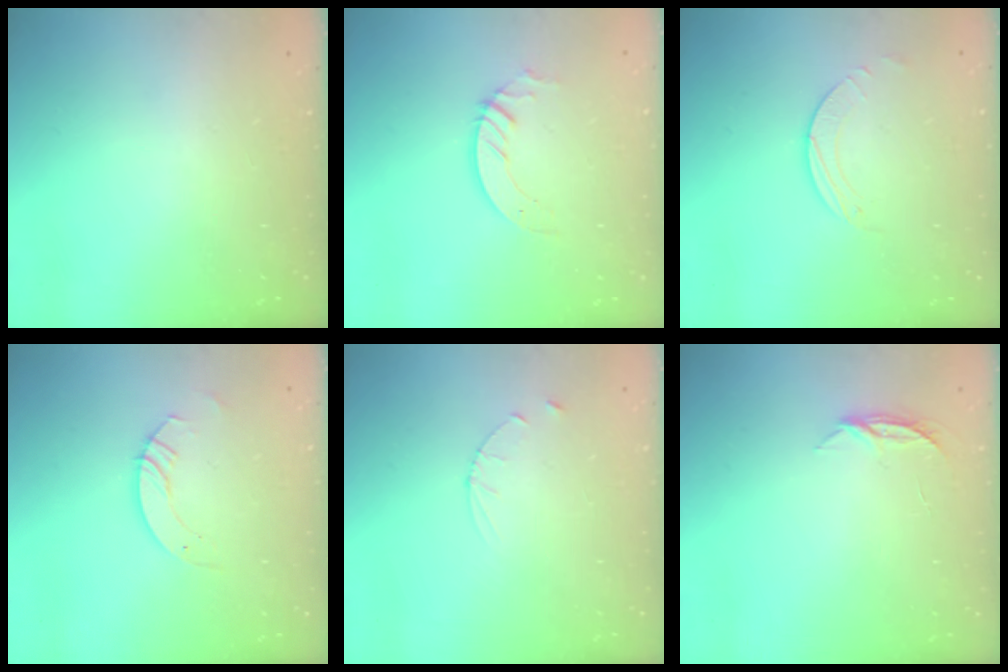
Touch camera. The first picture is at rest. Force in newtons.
{"total": 2.8, "press": 2.8, "slide": 0.2}
{"total": 2.0, "press": 2.0, "slide": 0.2}
{"total": 3.3, "press": 3.3, "slide": 0.2}
{"total": 3.0, "press": 2.9, "slide": 0.4}
{"total": 4.0, "press": 4.0, "slide": 0.5}